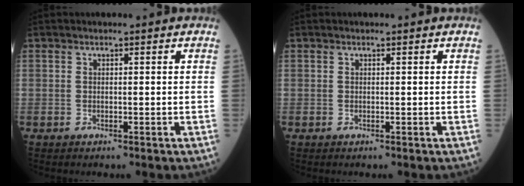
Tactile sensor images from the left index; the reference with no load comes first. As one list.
[{"total": 0.0}]